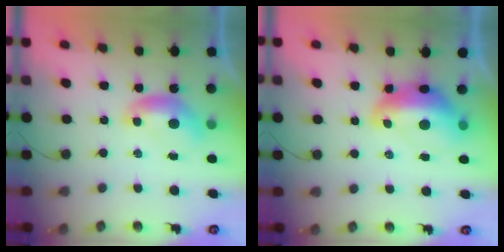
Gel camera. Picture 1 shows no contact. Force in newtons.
{"total": 4.6, "press": 4.5, "slide": 1.2}